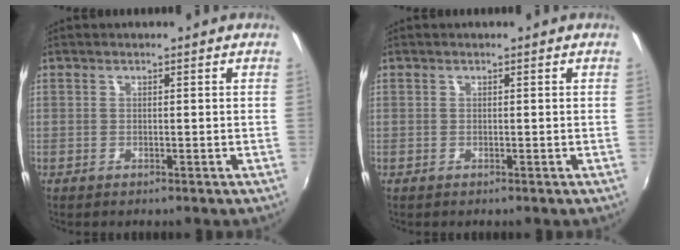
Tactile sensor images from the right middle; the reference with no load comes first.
{"total": 0.0}